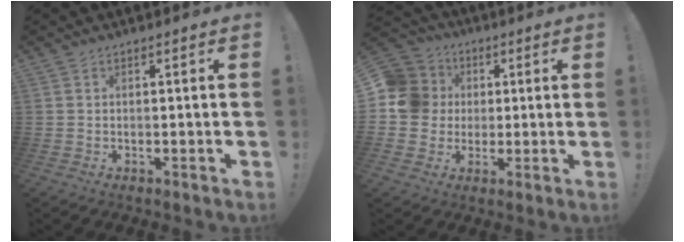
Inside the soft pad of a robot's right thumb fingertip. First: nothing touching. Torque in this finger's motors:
{"motor_torque": [-0.01, 0.12, -0.04, 0.06, -0.01]}